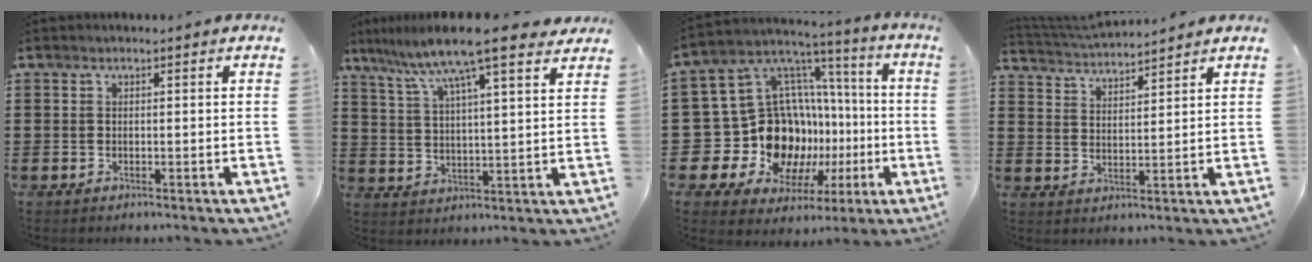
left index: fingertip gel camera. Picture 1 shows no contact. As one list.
[{"total": 10.1, "force": [7.9, 0.6, 6.2], "torque": [-0.148, -0.031, 0.130]}, {"total": 15.9, "force": [-2.2, 14.0, 7.1], "torque": [-0.176, -0.045, 0.000]}, {"total": 3.8, "force": [3.8, -0.2, 0.3], "torque": [-0.020, -0.021, 0.065]}]